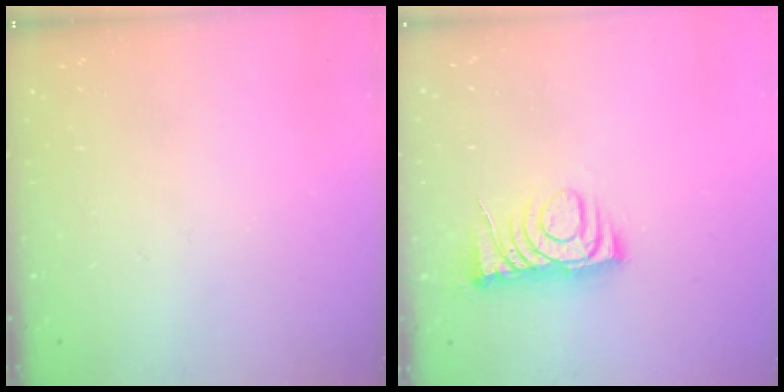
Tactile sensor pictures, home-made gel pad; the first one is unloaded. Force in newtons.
{"total": 7.8, "press": 7.7, "slide": 0.7}